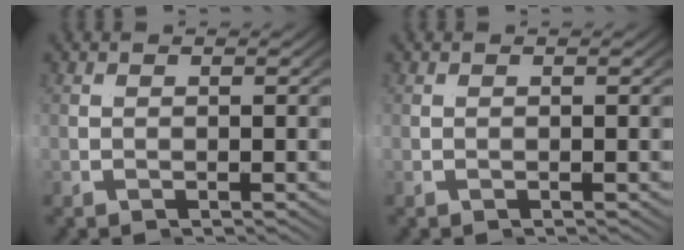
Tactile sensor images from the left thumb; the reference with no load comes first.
{"total": 0.0}